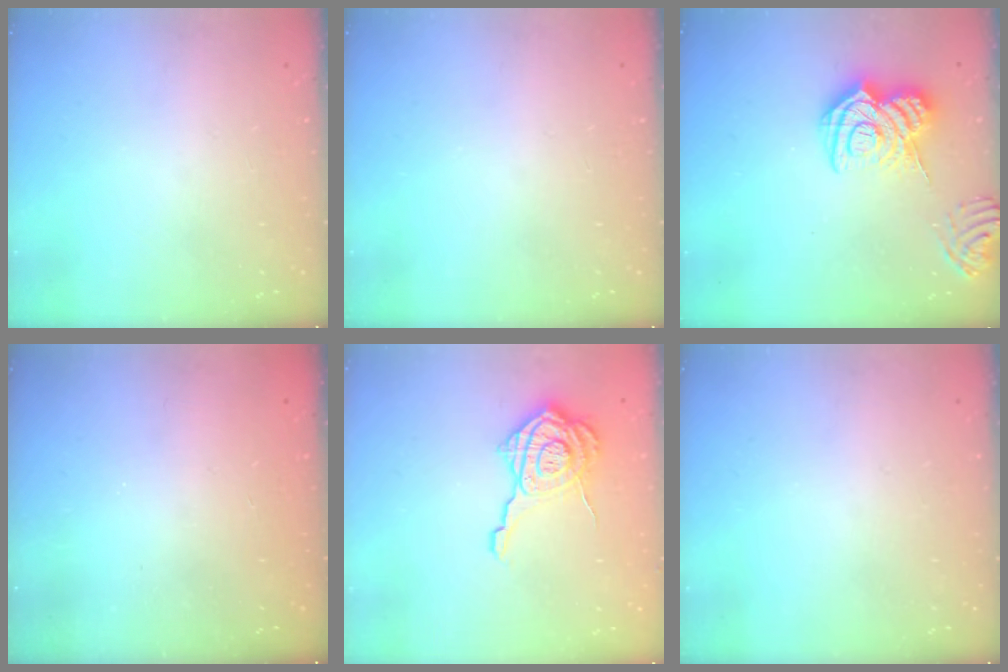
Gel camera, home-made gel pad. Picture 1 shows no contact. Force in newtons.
{"total": 0.0}
{"total": 14.7, "press": 14.7, "slide": 1.3}
{"total": 2.4, "press": 2.3, "slide": 0.8}
{"total": 13.5, "press": 13.4, "slide": 1.1}
{"total": 0.0}